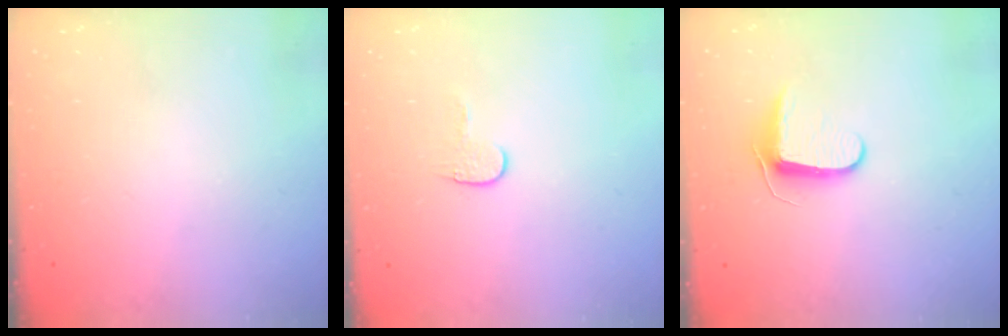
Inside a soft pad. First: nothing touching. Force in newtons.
{"total": 3.8, "press": 3.8, "slide": 0.3}
{"total": 7.7, "press": 7.6, "slide": 0.8}